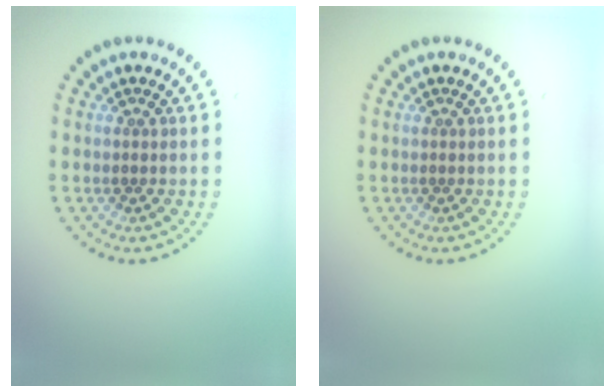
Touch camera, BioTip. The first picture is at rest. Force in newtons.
{"total": 0.0}